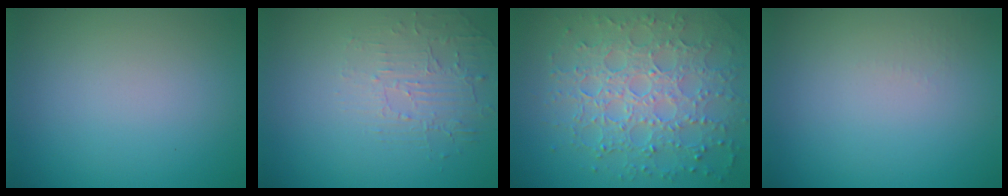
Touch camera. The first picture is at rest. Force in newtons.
{"total": 1.9, "press": 1.0, "slide": 1.6}
{"total": 7.6, "press": 5.6, "slide": 5.2}
{"total": 0.6, "press": 0.6, "slide": 0.3}